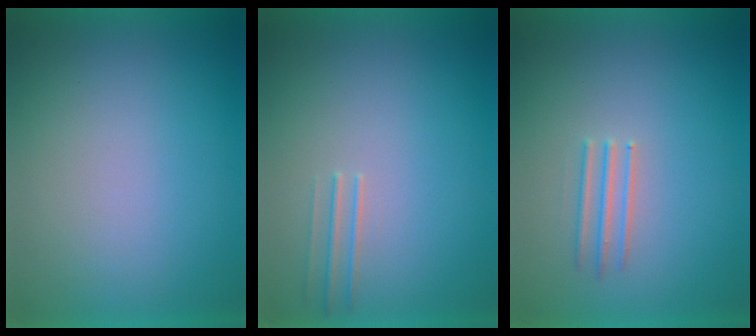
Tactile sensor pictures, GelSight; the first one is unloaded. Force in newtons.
{"total": 1.1}
{"total": 2.7}